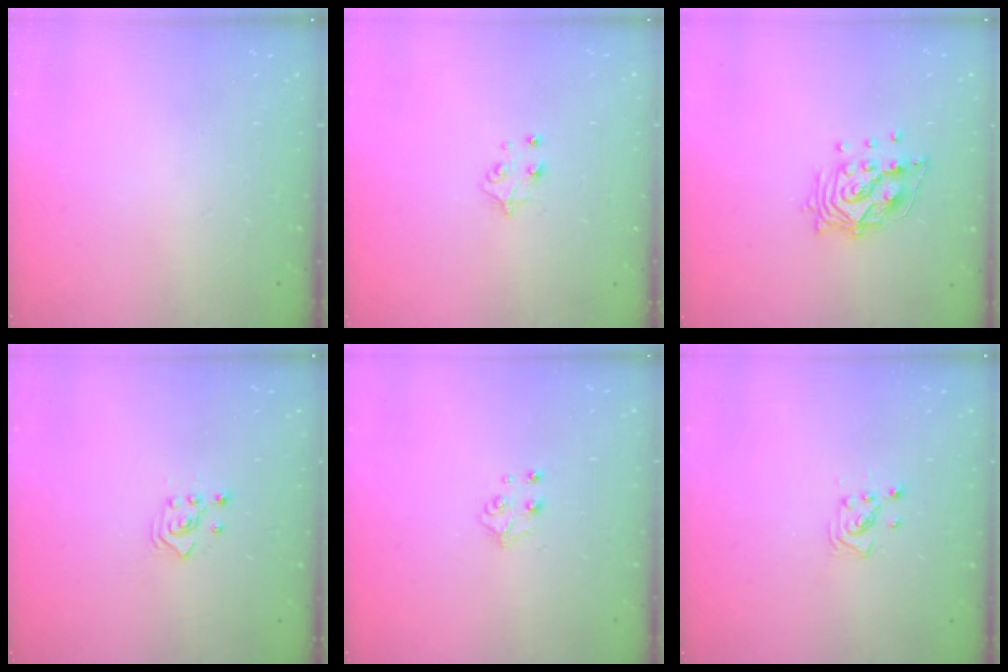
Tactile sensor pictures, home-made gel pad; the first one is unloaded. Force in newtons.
{"total": 5.3, "press": 5.2, "slide": 0.8}
{"total": 12.0, "press": 12.0, "slide": 1.1}
{"total": 2.9, "press": 2.9, "slide": 0.2}
{"total": 4.7, "press": 4.7, "slide": 0.4}
{"total": 2.9, "press": 2.9, "slide": 0.3}